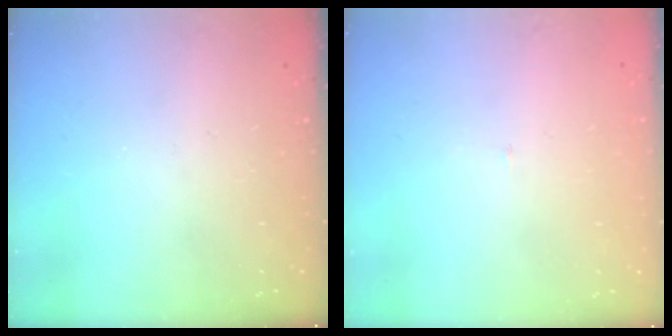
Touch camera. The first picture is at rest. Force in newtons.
{"total": 2.1, "press": 2.1, "slide": 0.1}